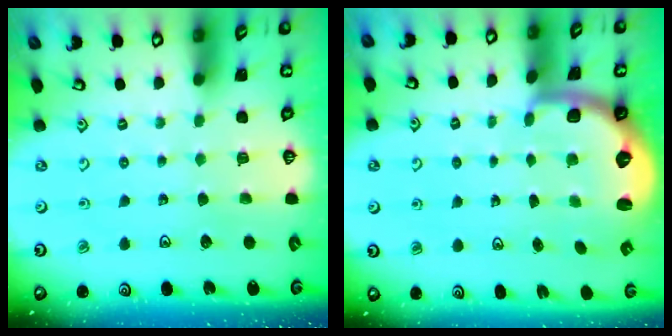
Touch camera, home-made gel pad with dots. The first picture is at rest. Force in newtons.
{"total": 2.1, "press": 2.0, "slide": 0.8}